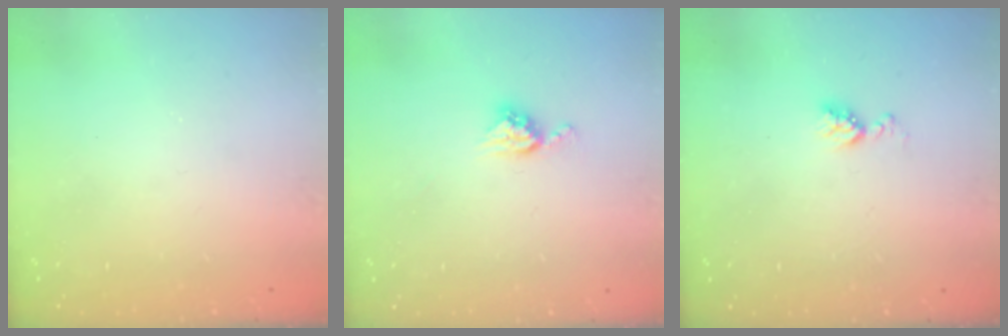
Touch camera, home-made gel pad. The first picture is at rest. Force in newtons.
{"total": 6.3, "press": 6.3, "slide": 0.4}
{"total": 4.9, "press": 4.8, "slide": 0.5}